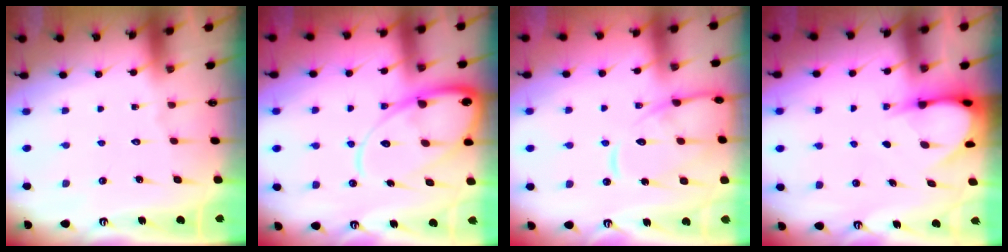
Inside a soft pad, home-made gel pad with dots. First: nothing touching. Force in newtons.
{"total": 15.2, "press": 15.2, "slide": 1.5}
{"total": 12.2, "press": 12.2, "slide": 0.8}
{"total": 5.3, "press": 5.3, "slide": 0.7}